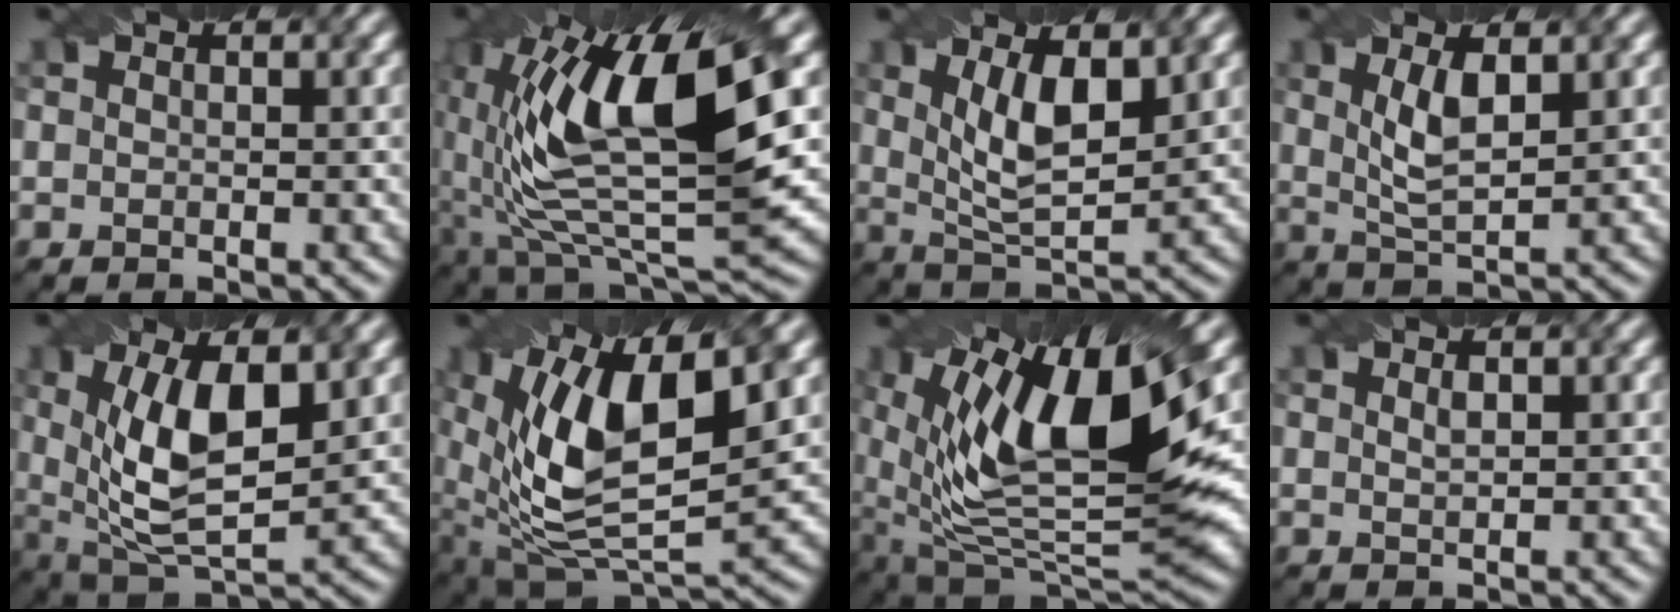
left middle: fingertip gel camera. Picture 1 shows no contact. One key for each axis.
{"total": 14.6, "fx": 2.9, "fy": 5.8, "fz": 13.1, "tx": -0.245, "ty": -0.007, "tz": 0.047}
{"total": 6.2, "fx": 1.9, "fy": 2.3, "fz": 5.4, "tx": -0.106, "ty": -0.005, "tz": 0.040}
{"total": 4.1, "fx": 1.2, "fy": 1.5, "fz": 3.6, "tx": -0.081, "ty": -0.004, "tz": 0.026}
{"total": 9.7, "fx": 1.7, "fy": 4.3, "fz": 8.5, "tx": -0.161, "ty": -0.004, "tz": 0.027}
{"total": 14.2, "fx": 3.6, "fy": 6.6, "fz": 12.0, "tx": -0.218, "ty": 0.002, "tz": 0.066}
{"total": 14.2, "fx": 4.7, "fy": 5.3, "fz": 12.4, "tx": -0.223, "ty": 0.001, "tz": 0.081}
{"total": 0.9, "fx": 0.4, "fy": 0.3, "fz": 0.8, "tx": -0.014, "ty": 0.000, "tz": 0.009}